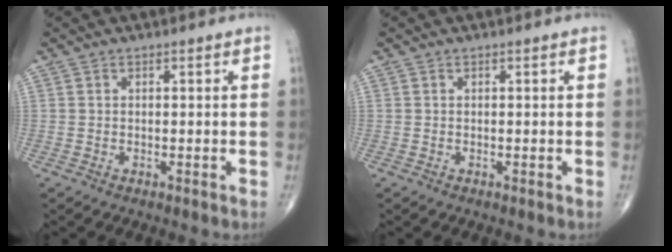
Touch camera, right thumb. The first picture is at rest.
{"total": 0.0}